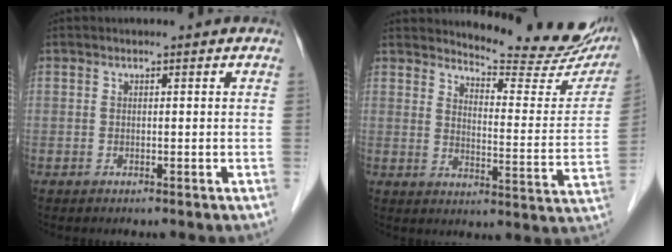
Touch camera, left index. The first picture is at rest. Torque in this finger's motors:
{"motor_torque": [0.25, -0.26, 0.30, 0.02]}